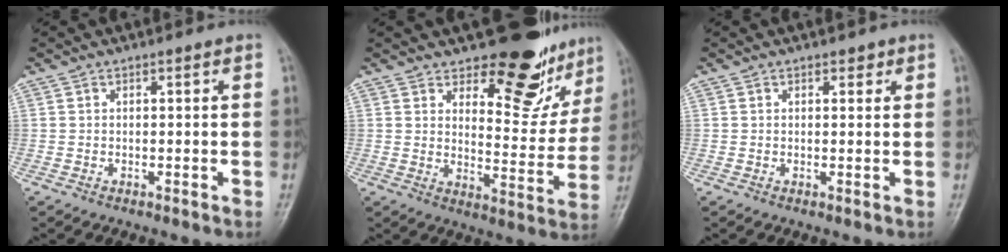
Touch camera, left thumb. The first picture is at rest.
{"total": 15.3, "force": [11.7, 6.7, 7.2], "torque": [-0.038, -0.098, 0.151]}
{"total": 1.3, "force": [0.8, 0.8, 0.6], "torque": [0.004, -0.003, 0.007]}